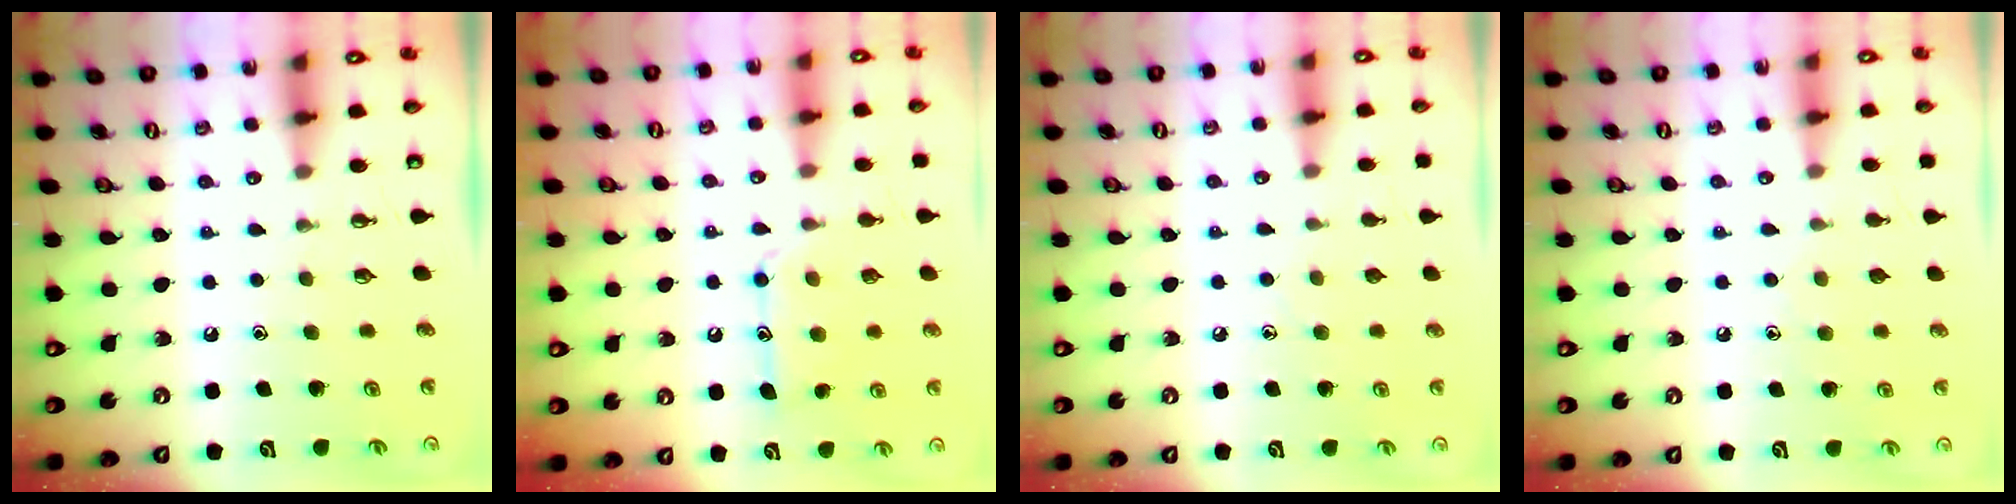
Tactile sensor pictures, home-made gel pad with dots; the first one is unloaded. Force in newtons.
{"total": 12.9, "press": 12.9, "slide": 1.0}
{"total": 5.3, "press": 5.3, "slide": 0.6}
{"total": 5.9, "press": 5.9, "slide": 0.6}